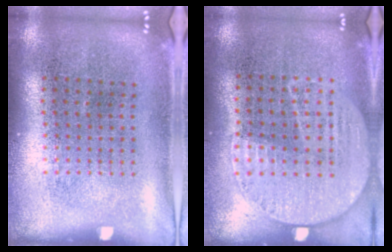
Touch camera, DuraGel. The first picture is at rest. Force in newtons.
{"total": 1.2, "press": 1.0, "slide": 0.6}